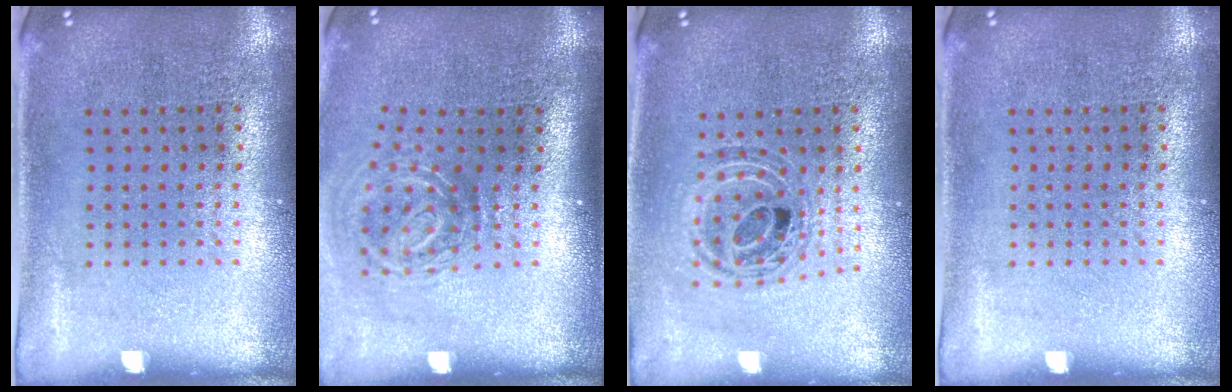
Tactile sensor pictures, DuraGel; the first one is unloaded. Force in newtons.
{"total": 2.0, "press": 1.2, "slide": 1.6}
{"total": 0.7, "press": 0.7, "slide": 0.2}
{"total": 0.0}